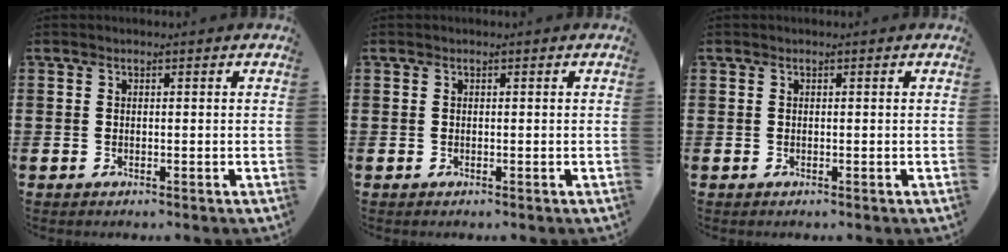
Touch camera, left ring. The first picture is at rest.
{"total": 0.0}
{"total": 0.0}